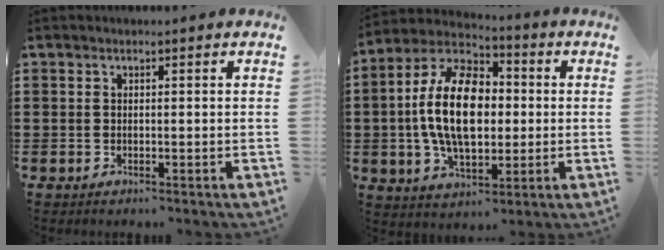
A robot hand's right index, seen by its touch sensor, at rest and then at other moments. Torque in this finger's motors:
{"motor_torque": [2.14, 0.00, 0.76, 0.15]}